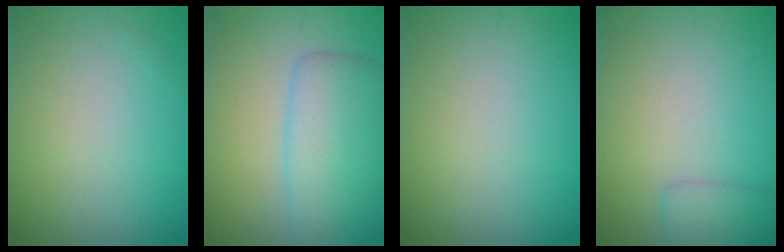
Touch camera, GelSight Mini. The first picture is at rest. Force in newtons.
{"total": 4.8, "press": 4.8, "slide": 0.2}
{"total": 0.0}
{"total": 1.6, "press": 1.6, "slide": 0.1}